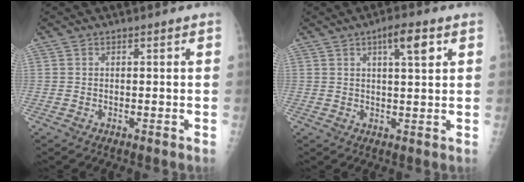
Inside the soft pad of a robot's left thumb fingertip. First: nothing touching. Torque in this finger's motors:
{"motor_torque": [0.20, 0.40, 0.50, -0.18, 0.00]}